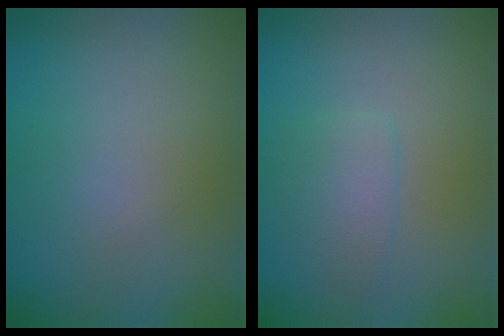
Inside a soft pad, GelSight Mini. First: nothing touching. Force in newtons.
{"total": 1.6, "press": 1.6, "slide": 0.0}